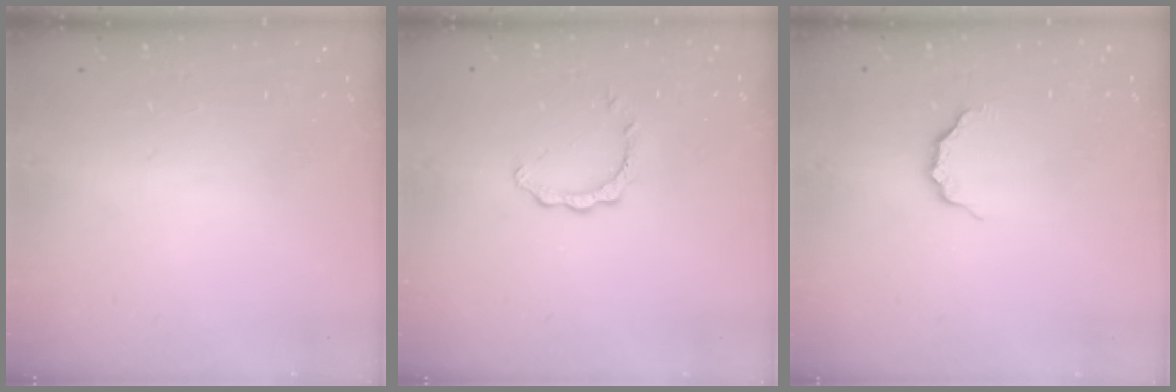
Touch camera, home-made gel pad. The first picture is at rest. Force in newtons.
{"total": 2.1, "press": 2.1, "slide": 0.2}
{"total": 2.7, "press": 2.6, "slide": 0.3}